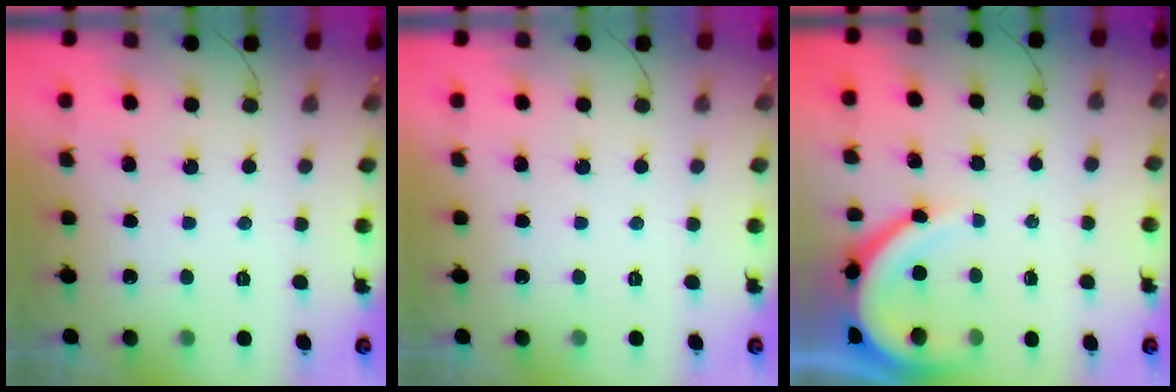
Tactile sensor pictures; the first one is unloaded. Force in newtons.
{"total": 0.0}
{"total": 10.3, "press": 10.2, "slide": 0.9}